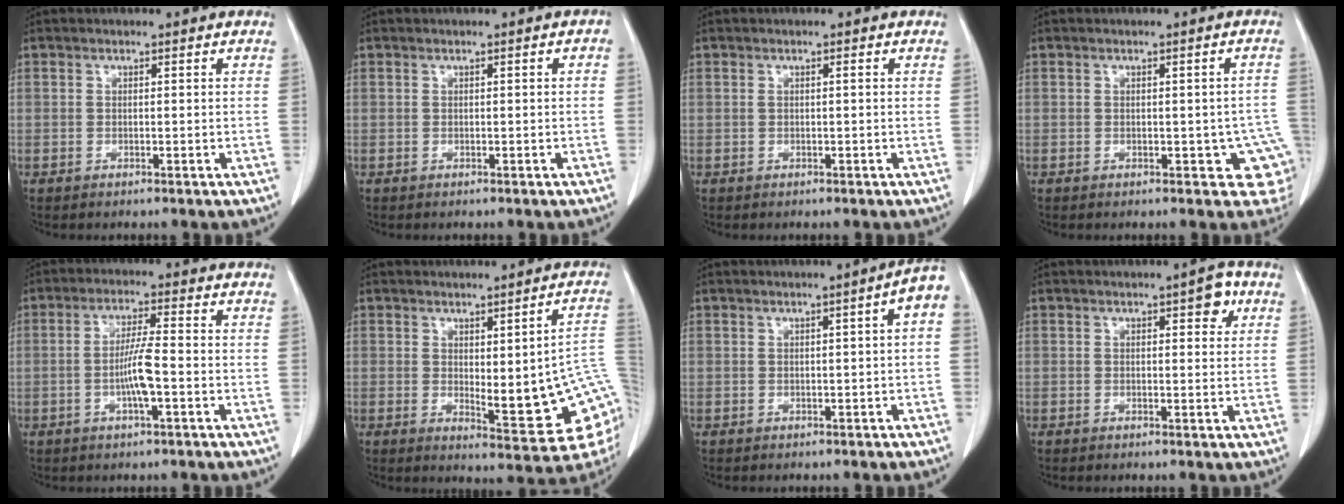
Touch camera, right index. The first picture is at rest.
{"total": 0.6, "force": [0.0, 0.2, 0.6], "torque": [-0.004, 0.002, 0.001]}
{"total": 0.6, "force": [0.1, 0.0, 0.6], "torque": [-0.012, 0.002, 0.002]}
{"total": 6.0, "force": [-1.3, 2.8, 5.1], "torque": [-0.036, 0.012, -0.011]}
{"total": 5.7, "force": [-1.5, 0.2, 5.5], "torque": [-0.111, 0.000, -0.028]}
{"total": 14.6, "force": [-0.7, 3.1, 14.3], "torque": [-0.142, 0.002, 0.003]}
{"total": 3.5, "force": [0.1, 0.2, 3.4], "torque": [-0.038, 0.009, 0.000]}
{"total": 3.3, "force": [1.5, 1.1, 2.8], "torque": [-0.029, 0.003, 0.016]}